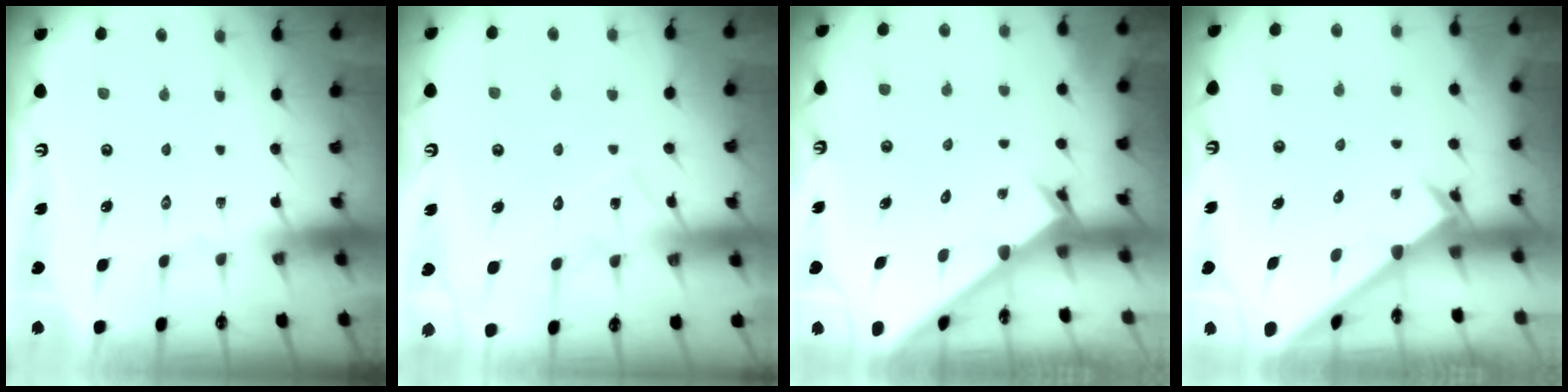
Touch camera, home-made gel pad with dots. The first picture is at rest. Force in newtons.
{"total": 10.1, "press": 10.1, "slide": 0.7}
{"total": 2.3, "press": 2.3, "slide": 0.1}
{"total": 2.6, "press": 2.6, "slide": 0.2}